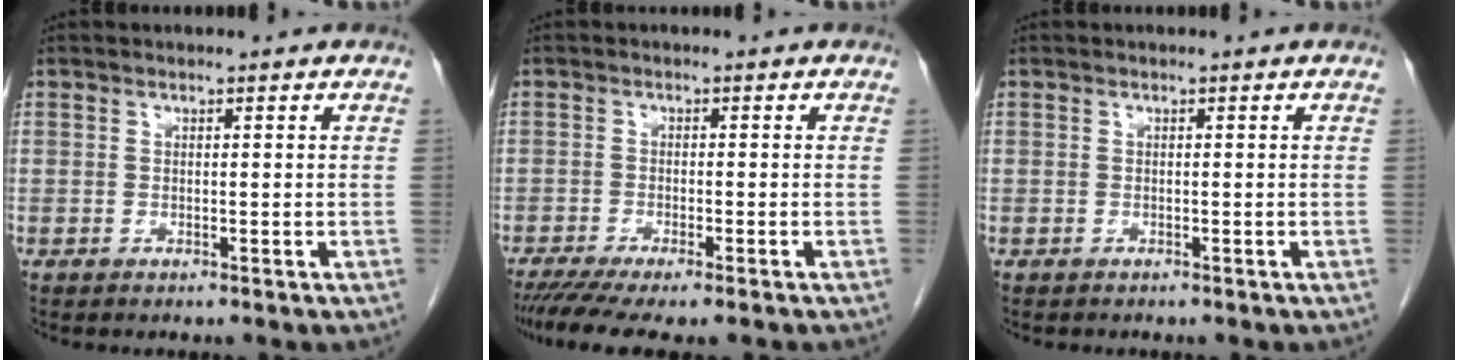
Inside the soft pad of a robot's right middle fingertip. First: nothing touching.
{"total": 8.5, "force": [-6.8, 1.0, 5.1], "torque": [-0.073, -0.015, -0.107]}
{"total": 0.0}